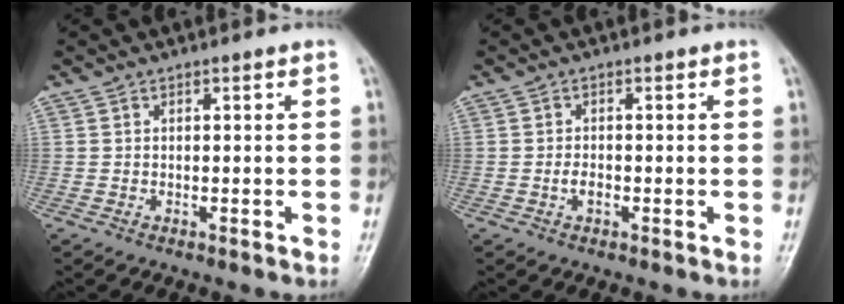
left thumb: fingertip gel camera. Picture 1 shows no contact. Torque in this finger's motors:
{"motor_torque": [0.35, 0.73, 0.32, 0.26, -0.01]}